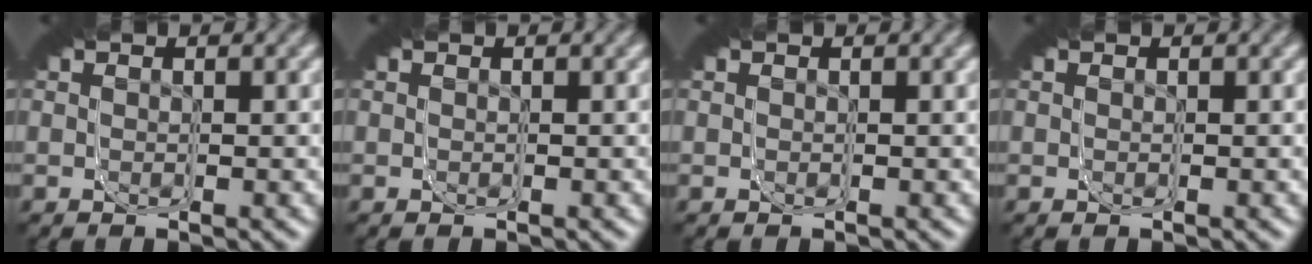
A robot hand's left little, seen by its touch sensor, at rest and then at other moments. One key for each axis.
{"total": 0.0}
{"total": 0.0}
{"total": 0.0}